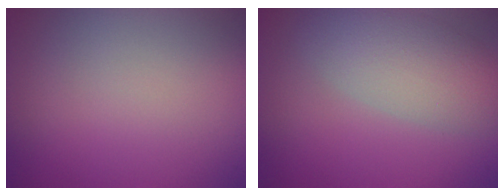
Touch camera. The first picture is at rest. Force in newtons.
{"total": 5.0, "press": 5.0, "slide": 0.3}